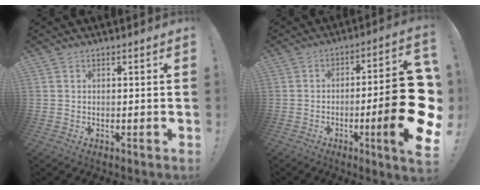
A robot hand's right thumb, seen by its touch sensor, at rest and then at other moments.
{"total": 21.4, "force": [-3.7, 3.9, 20.7], "torque": [-0.290, 0.010, -0.050]}